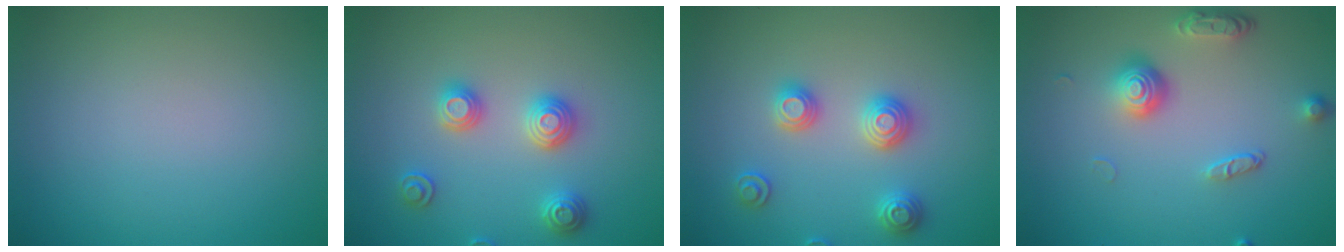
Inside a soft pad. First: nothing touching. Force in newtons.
{"total": 2.9, "press": 2.9, "slide": 0.2}
{"total": 2.9, "press": 2.9, "slide": 0.2}
{"total": 3.7, "press": 2.7, "slide": 2.5}